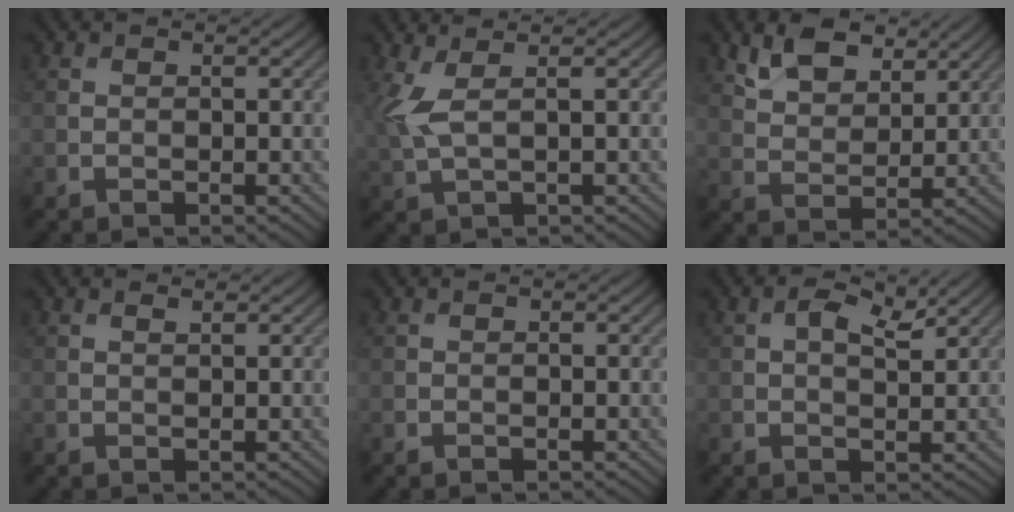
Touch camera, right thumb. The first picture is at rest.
{"total": 4.0, "force": [1.2, 1.1, 3.7], "torque": [-0.098, 0.006, 0.025]}
{"total": 6.4, "force": [4.2, 3.3, 3.5], "torque": [-0.078, -0.003, 0.081]}
{"total": 0.7, "force": [0.6, 0.1, 0.4], "torque": [-0.008, 0.000, 0.010]}
{"total": 0.0}
{"total": 3.8, "force": [1.7, 1.7, 2.9], "torque": [-0.057, 0.002, 0.028]}